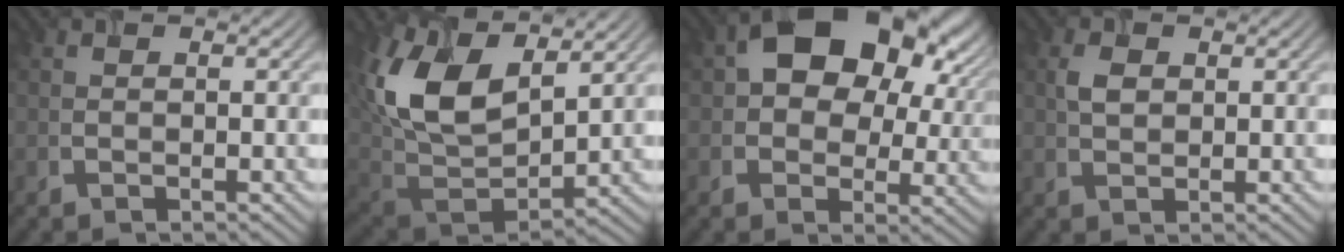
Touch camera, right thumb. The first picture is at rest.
{"total": 15.3, "force": [6.3, 8.1, 11.3], "torque": [-0.262, 0.010, 0.132]}
{"total": 13.3, "force": [4.5, 9.1, 8.6], "torque": [-0.130, 0.003, 0.083]}
{"total": 1.7, "force": [0.4, 1.2, 1.1], "torque": [-0.027, -0.001, 0.017]}